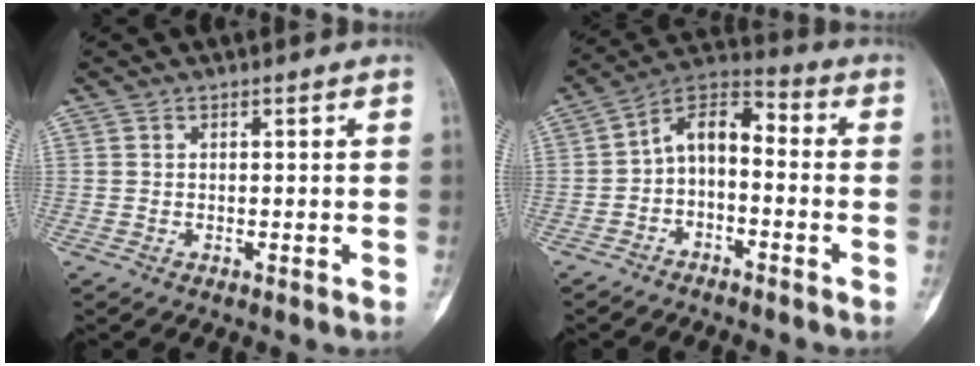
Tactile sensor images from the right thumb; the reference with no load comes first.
{"total": 9.1, "force": [-1.8, 5.3, 7.1], "torque": [-0.104, 0.057, -0.047]}